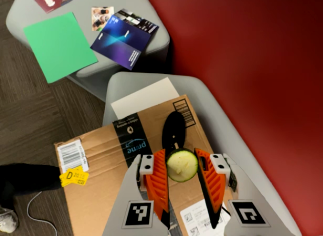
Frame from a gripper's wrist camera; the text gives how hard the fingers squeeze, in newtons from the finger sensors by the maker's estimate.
{"total": 11.4, "left": 11.7, "right": 11.2}